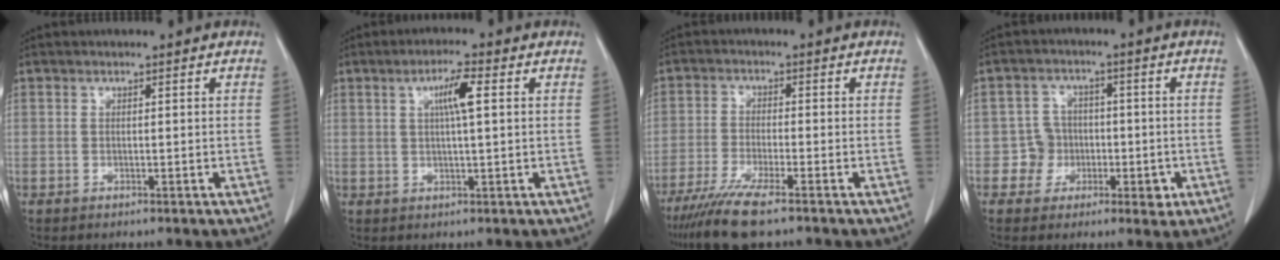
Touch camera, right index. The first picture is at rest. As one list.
[{"total": 4.6, "force": [1.3, 0.3, 4.4], "torque": [-0.081, 0.004, 0.022]}, {"total": 8.3, "force": [-6.2, 0.4, 5.6], "torque": [-0.103, -0.023, -0.110]}, {"total": 5.3, "force": [-1.2, 5.1, 1.1], "torque": [0.002, 0.017, -0.014]}]